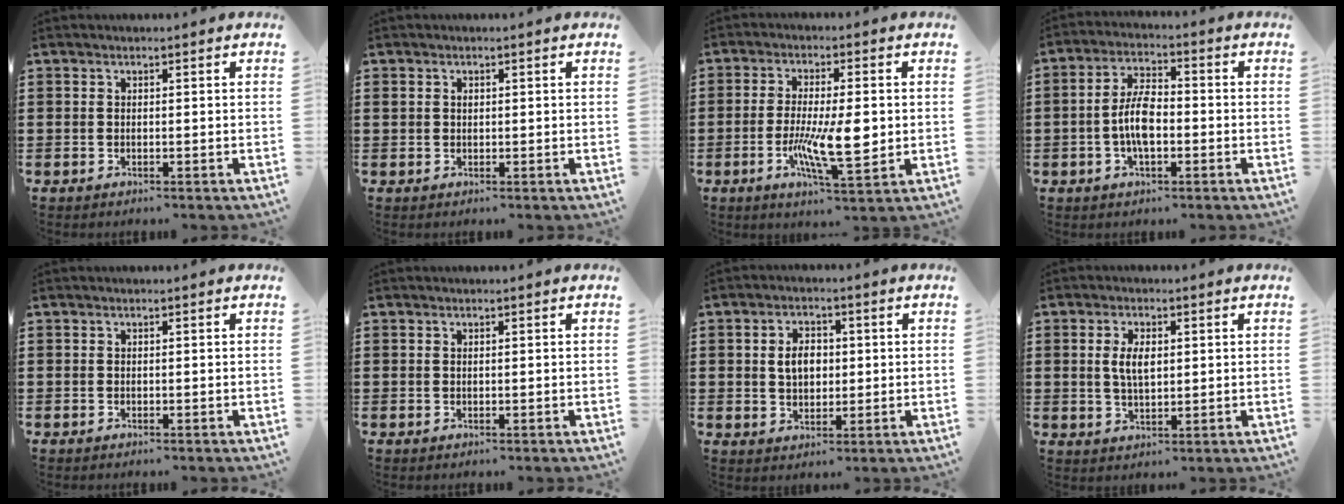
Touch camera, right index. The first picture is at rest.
{"total": 0.8, "force": [0.3, 0.6, 0.3], "torque": [-0.008, 0.003, 0.006]}
{"total": 10.7, "force": [-1.5, 3.2, 10.1], "torque": [-0.180, -0.015, -0.021]}
{"total": 6.7, "force": [-1.3, 2.8, 6.0], "torque": [-0.141, -0.007, -0.032]}
{"total": 0.0}
{"total": 0.0}
{"total": 4.2, "force": [0.4, 2.9, 3.0], "torque": [-0.050, 0.005, 0.000]}
{"total": 4.2, "force": [0.6, 2.0, 3.7], "torque": [-0.074, 0.008, 0.009]}